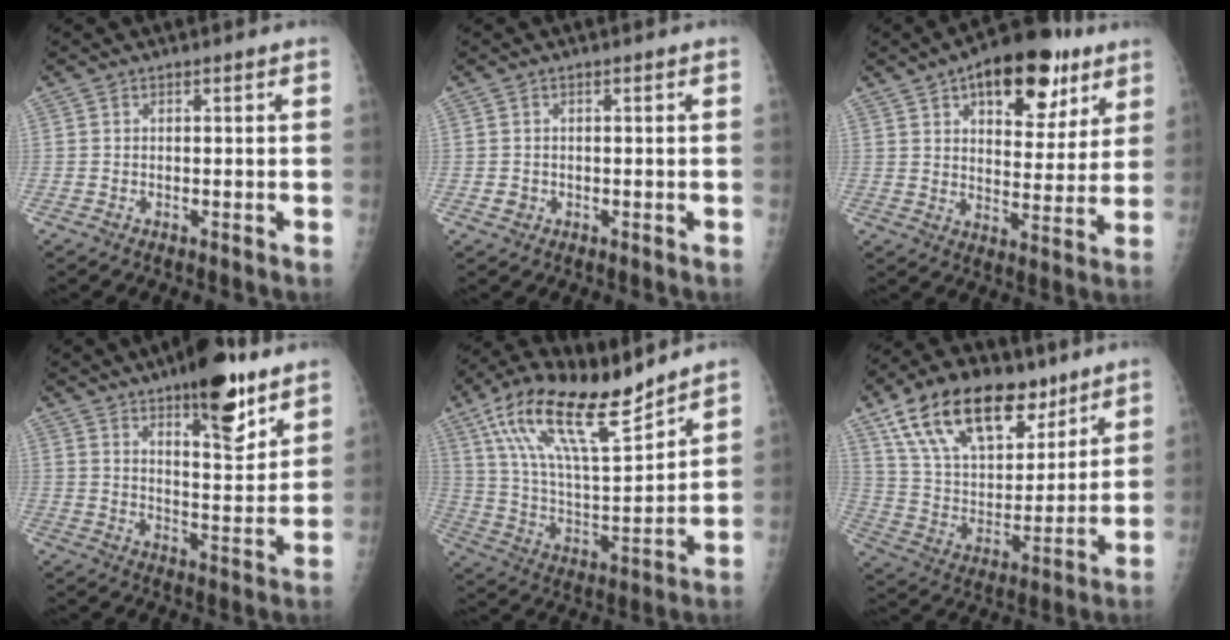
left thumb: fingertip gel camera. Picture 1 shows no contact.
{"total": 1.4, "force": [-0.3, 1.2, 0.4], "torque": [-0.002, 0.003, -0.002]}
{"total": 18.6, "force": [9.7, 9.2, 12.8], "torque": [-0.135, -0.027, 0.141]}
{"total": 14.8, "force": [9.5, 4.8, 10.3], "torque": [-0.117, -0.060, 0.143]}
{"total": 20.4, "force": [14.0, 6.0, 13.6], "torque": [-0.219, -0.055, 0.257]}
{"total": 23.0, "force": [14.1, 12.2, 13.5], "torque": [-0.199, -0.034, 0.254]}